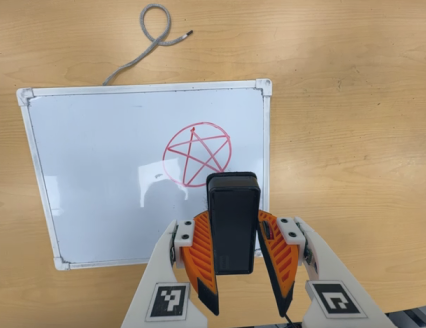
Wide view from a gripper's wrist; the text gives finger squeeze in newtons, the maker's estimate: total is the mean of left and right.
{"total": 6.7, "left": 5.3, "right": 8.2}